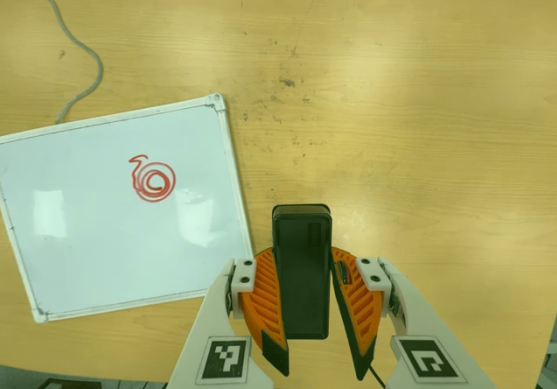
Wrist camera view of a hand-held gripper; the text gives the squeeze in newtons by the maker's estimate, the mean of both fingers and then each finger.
{"total": 8.7, "left": 7.5, "right": 9.8}